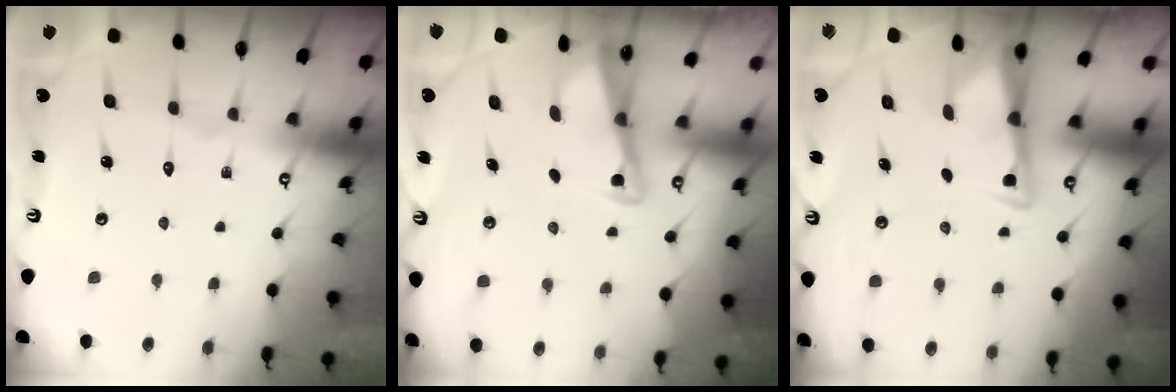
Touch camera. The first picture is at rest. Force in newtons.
{"total": 2.9, "press": 2.9, "slide": 0.4}
{"total": 3.1, "press": 3.1, "slide": 0.4}